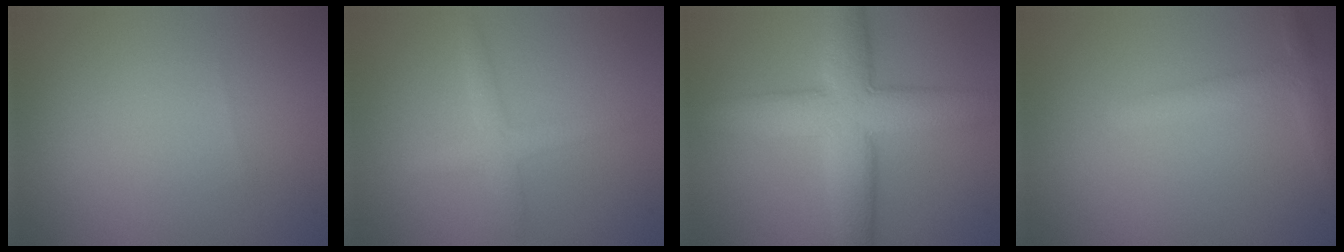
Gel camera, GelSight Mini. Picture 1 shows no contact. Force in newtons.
{"total": 1.9, "press": 1.9, "slide": 0.1}
{"total": 8.4, "press": 8.4, "slide": 0.3}
{"total": 2.0, "press": 2.0, "slide": 0.1}